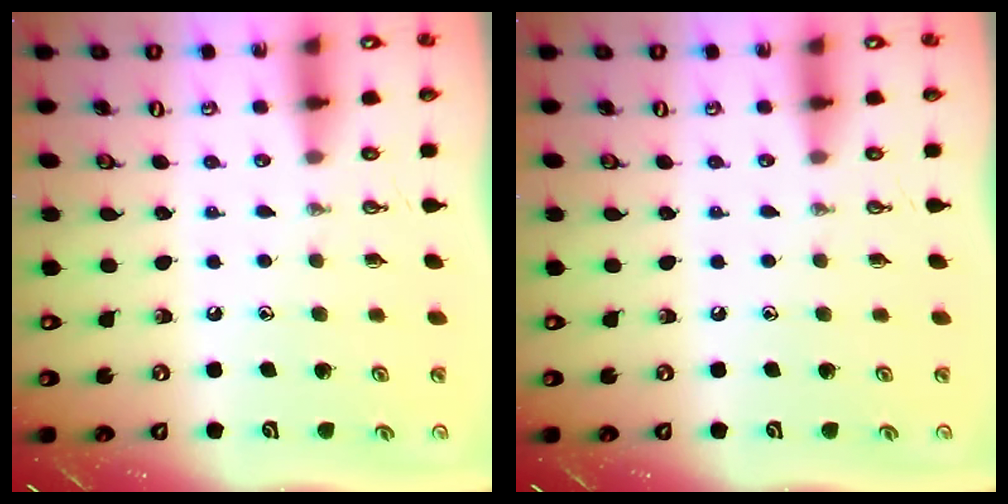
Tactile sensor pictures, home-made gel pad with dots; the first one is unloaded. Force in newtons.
{"total": 0.0}